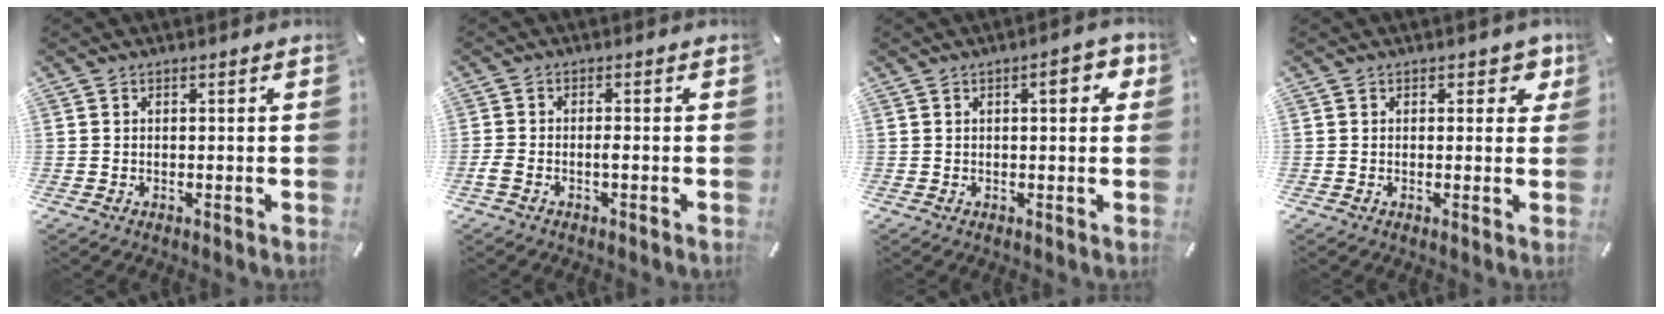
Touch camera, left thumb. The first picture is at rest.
{"total": 2.0, "force": [-0.9, 0.6, 1.7], "torque": [-0.039, 0.000, -0.020]}
{"total": 5.2, "force": [1.8, 2.0, 4.5], "torque": [-0.051, -0.006, 0.019]}
{"total": 3.7, "force": [1.7, 2.3, 2.3], "torque": [-0.010, -0.004, 0.021]}